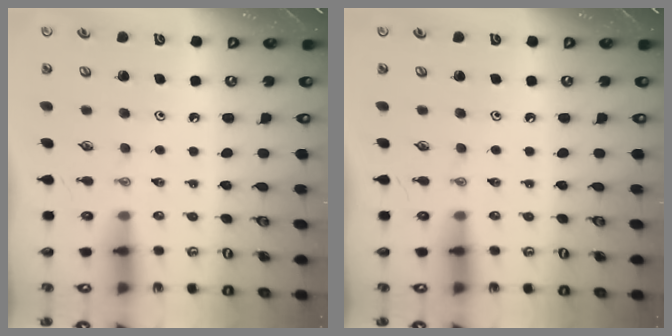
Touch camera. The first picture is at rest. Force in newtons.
{"total": 0.0}